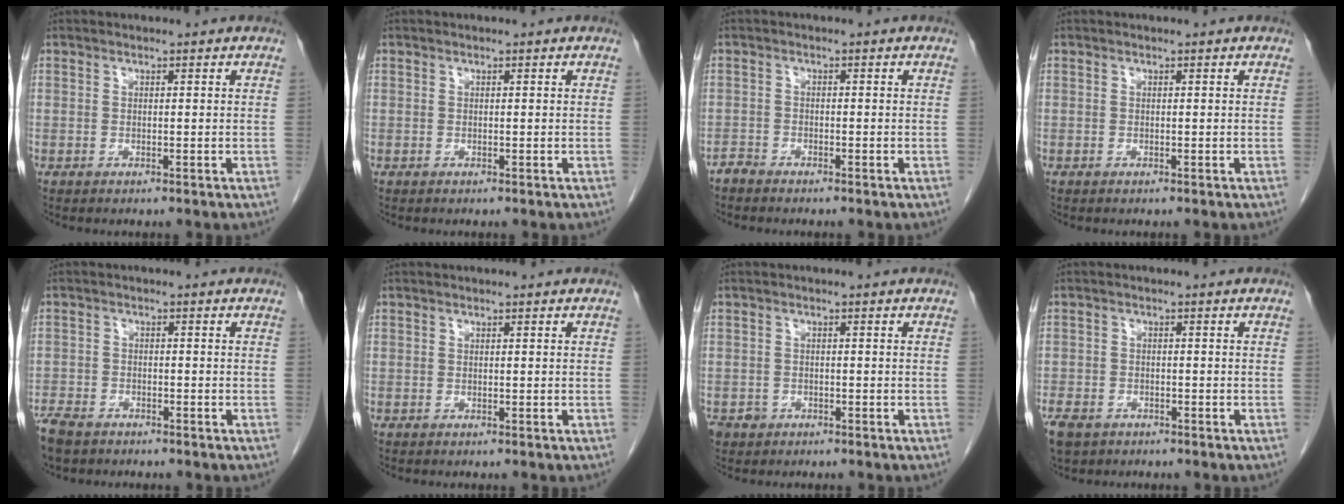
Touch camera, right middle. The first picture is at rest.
{"total": 0.0}
{"total": 1.4, "force": [-1.4, 0.2, 0.0], "torque": [0.000, -0.001, -0.027]}
{"total": 0.0}
{"total": 5.8, "force": [-4.6, 2.6, 2.2], "torque": [-0.044, -0.008, -0.080]}
{"total": 0.0}
{"total": 2.2, "force": [-1.3, 1.7, 0.3], "torque": [-0.008, 0.005, -0.021]}
{"total": 6.8, "force": [-4.5, 4.3, 2.7], "torque": [-0.062, -0.007, -0.069]}